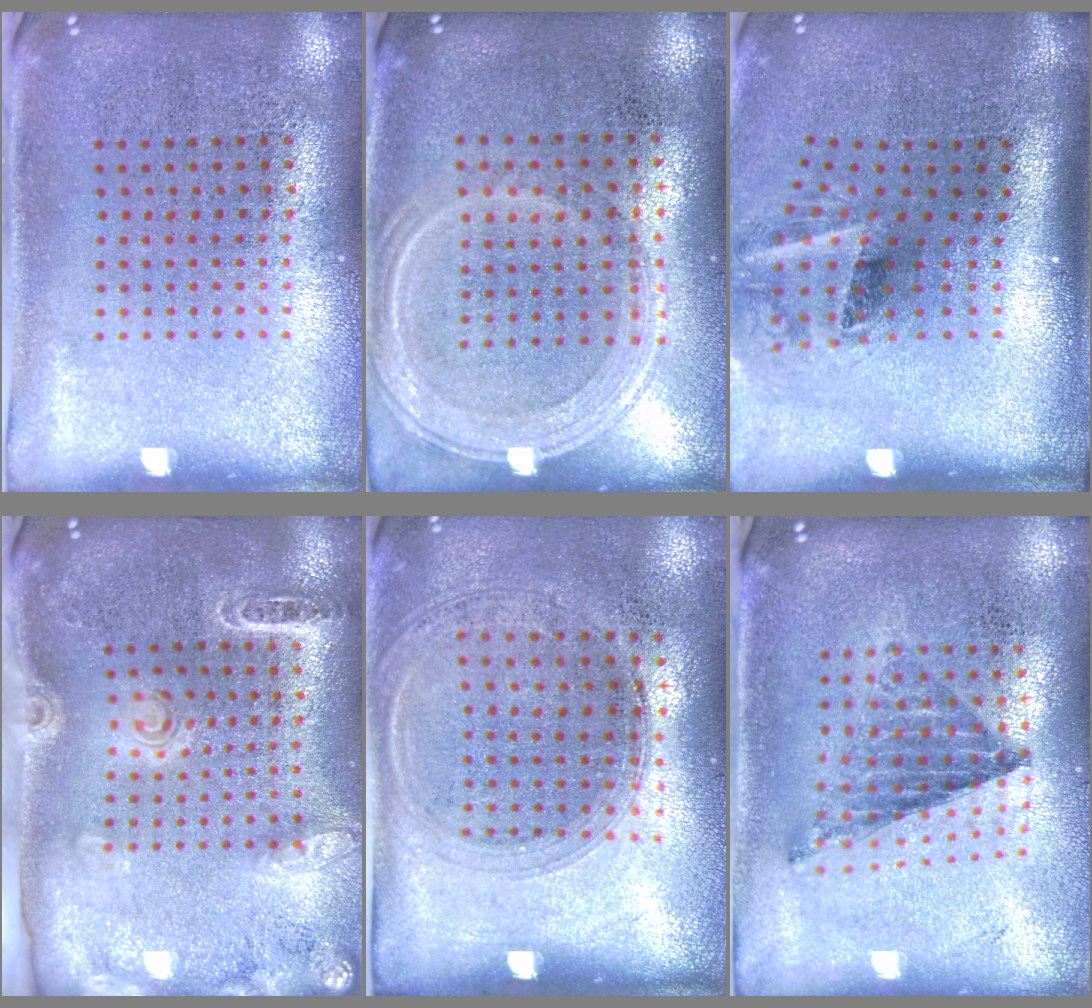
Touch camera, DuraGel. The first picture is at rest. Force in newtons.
{"total": 1.3, "press": 1.2, "slide": 0.4}
{"total": 2.0, "press": 1.3, "slide": 1.6}
{"total": 1.7, "press": 1.7, "slide": 0.1}
{"total": 1.3, "press": 1.2, "slide": 0.5}
{"total": 0.8, "press": 0.8, "slide": 0.1}